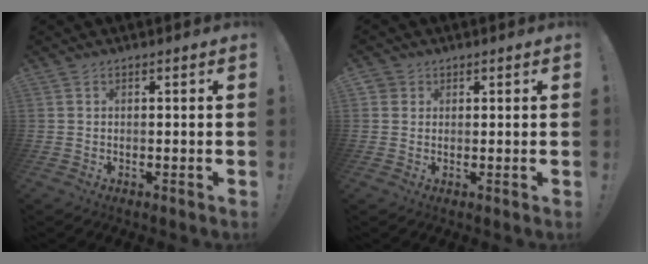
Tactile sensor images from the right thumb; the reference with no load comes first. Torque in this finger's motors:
{"motor_torque": [0.02, 0.06, -0.11, 0.10, -0.03]}